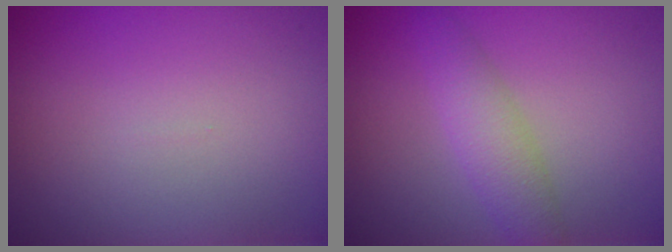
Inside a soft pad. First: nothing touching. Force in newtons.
{"total": 2.9, "press": 2.9, "slide": 0.0}